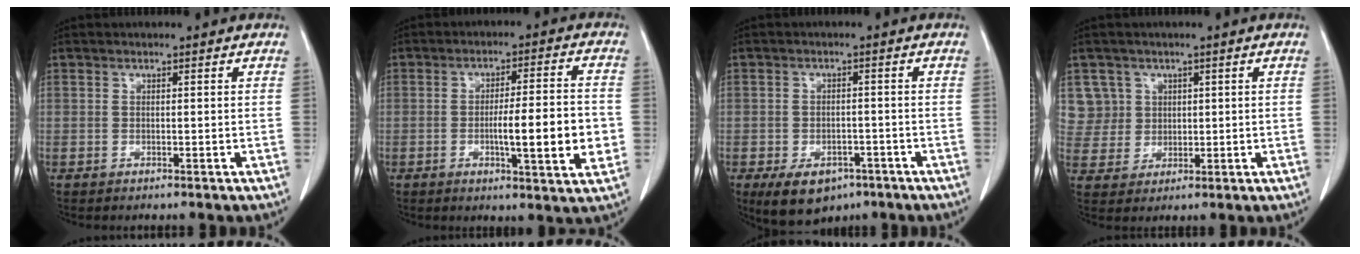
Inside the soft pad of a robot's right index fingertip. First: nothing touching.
{"total": 11.1, "force": [-2.2, 1.0, 10.8], "torque": [-0.162, -0.002, -0.034]}
{"total": 7.9, "force": [-4.8, 4.9, 3.9], "torque": [-0.060, 0.000, -0.064]}
{"total": 5.8, "force": [2.3, 5.3, -0.4], "torque": [0.017, 0.012, 0.053]}